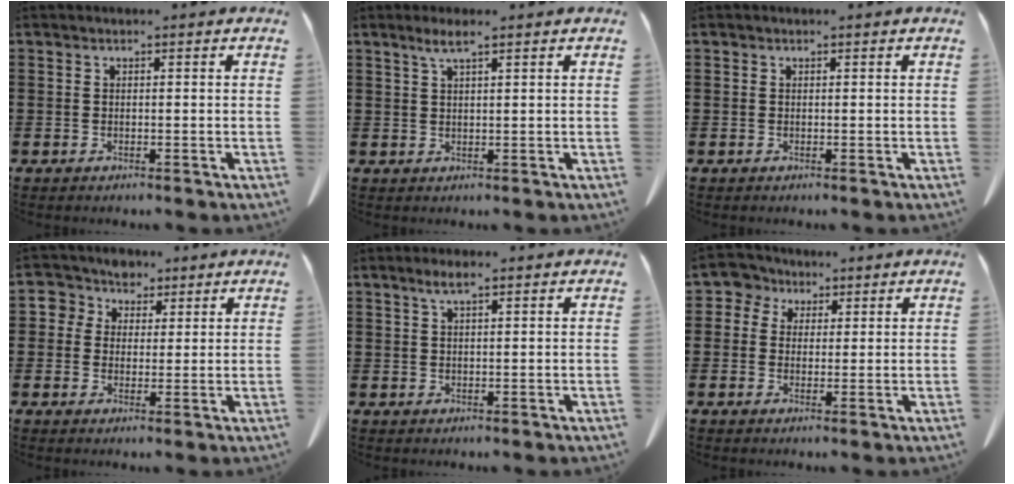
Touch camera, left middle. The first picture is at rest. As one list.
[{"total": 2.6, "force": [1.6, 0.2, 2.0], "torque": [-0.041, 0.002, 0.028]}, {"total": 0.0}, {"total": 4.4, "force": [2.1, 3.8, 0.7], "torque": [-0.037, 0.006, 0.035]}, {"total": 2.6, "force": [1.6, 0.5, 2.0], "torque": [-0.042, 0.004, 0.027]}, {"total": 3.8, "force": [1.8, 3.3, 0.7], "torque": [-0.036, 0.008, 0.029]}]